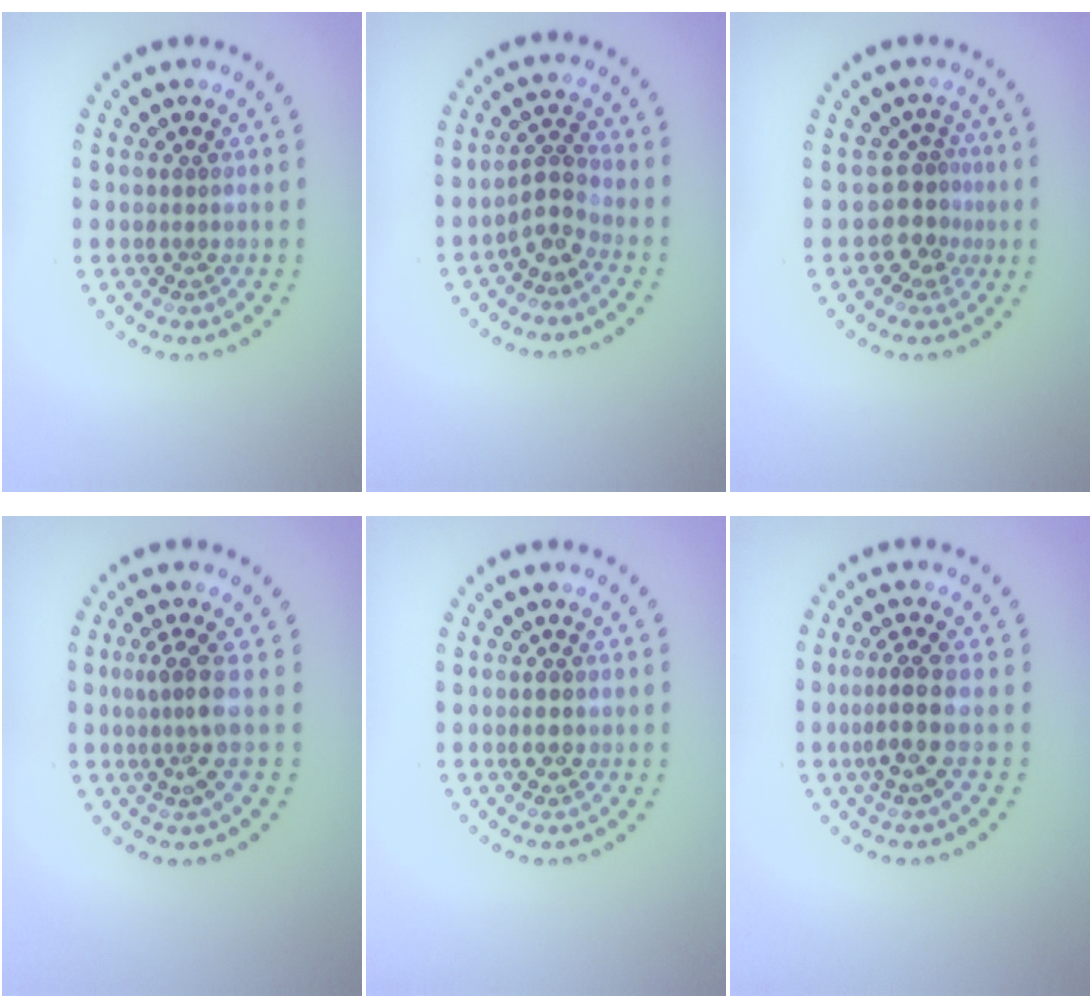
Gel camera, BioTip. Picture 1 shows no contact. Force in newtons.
{"total": 2.4, "press": 1.9, "slide": 1.6}
{"total": 2.9, "press": 1.9, "slide": 2.1}
{"total": 2.8, "press": 2.0, "slide": 2.0}
{"total": 1.9, "press": 1.9, "slide": 0.2}
{"total": 3.0, "press": 2.3, "slide": 1.8}